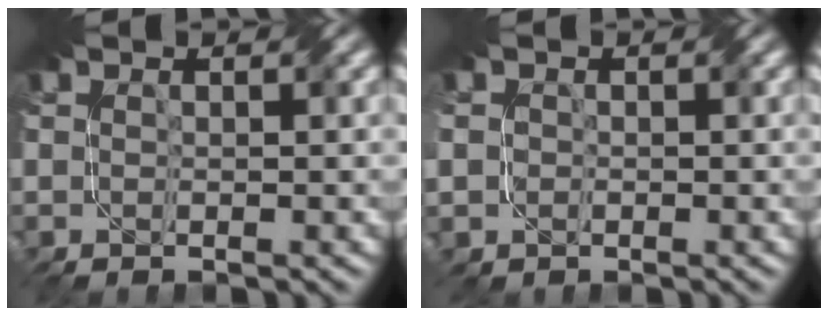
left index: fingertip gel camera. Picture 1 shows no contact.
{"total": 1.8, "force": [0.5, 1.7, -0.2], "torque": [0.002, 0.009, 0.008]}